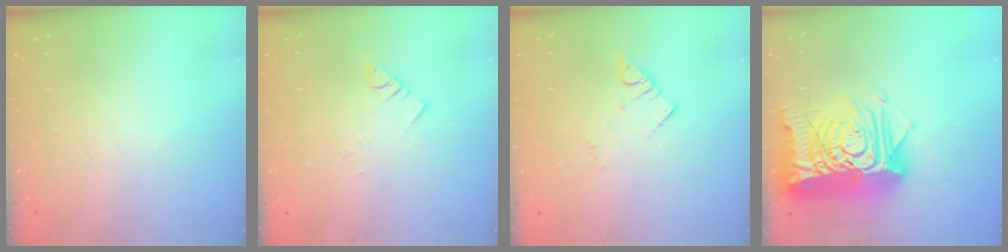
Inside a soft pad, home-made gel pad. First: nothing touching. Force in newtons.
{"total": 2.8, "press": 2.8, "slide": 0.3}
{"total": 2.7, "press": 2.7, "slide": 0.1}
{"total": 24.5, "press": 24.3, "slide": 2.7}